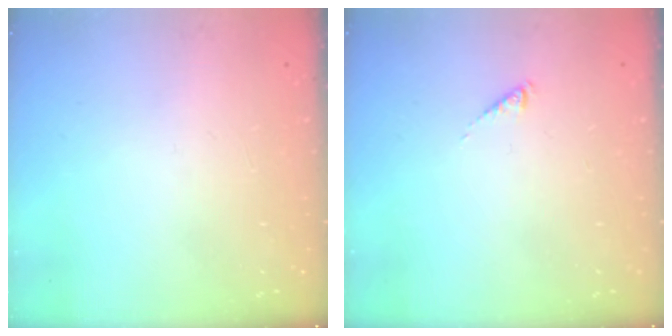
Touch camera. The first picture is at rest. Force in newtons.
{"total": 0.0}